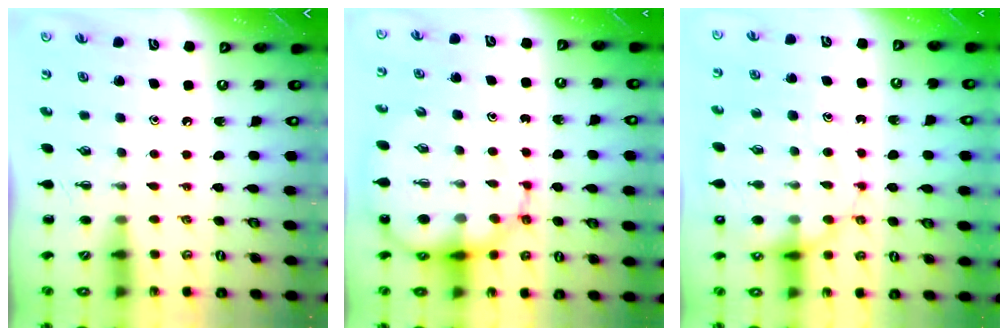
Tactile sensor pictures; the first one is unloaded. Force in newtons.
{"total": 14.0, "press": 13.5, "slide": 3.7}
{"total": 14.5, "press": 14.4, "slide": 2.1}